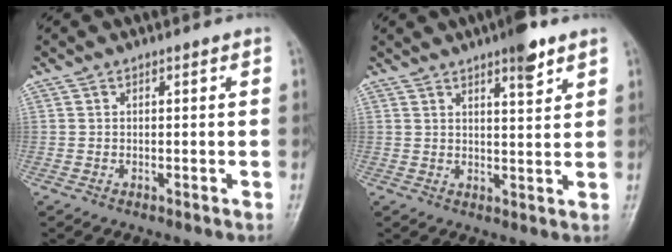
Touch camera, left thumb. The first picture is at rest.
{"total": 5.8, "force": [3.9, 1.3, 4.2], "torque": [-0.051, -0.022, 0.054]}